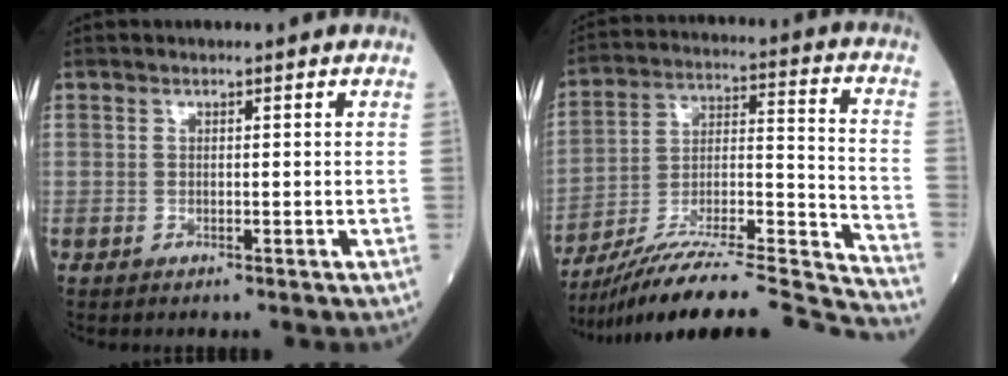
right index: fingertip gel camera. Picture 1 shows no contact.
{"total": 26.7, "force": [-24.7, -0.3, 10.2], "torque": [-0.126, -0.009, -0.377]}